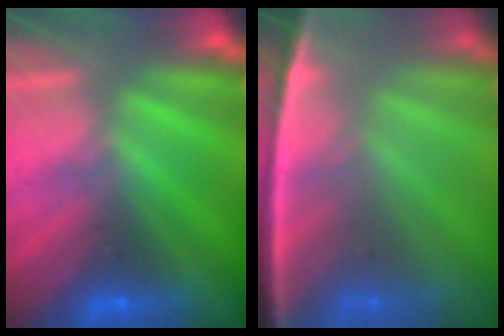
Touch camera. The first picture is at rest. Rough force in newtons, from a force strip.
{"total": 7.6}